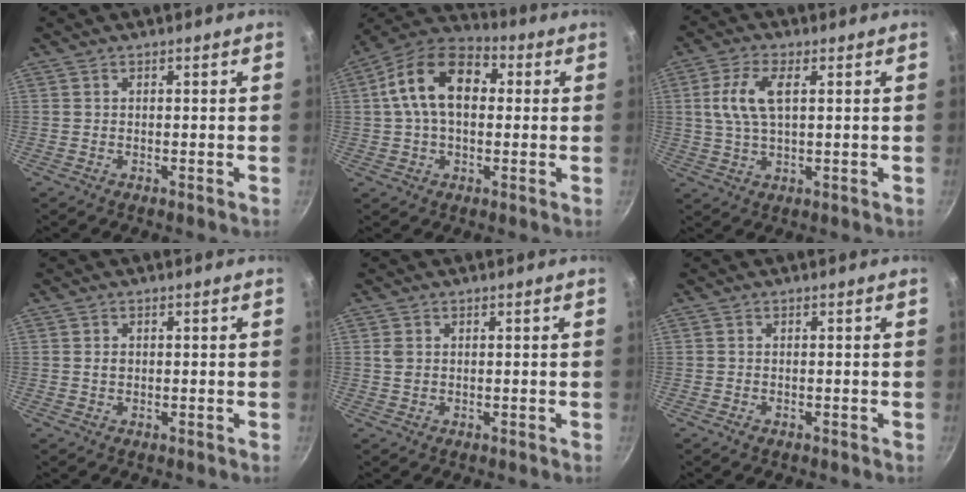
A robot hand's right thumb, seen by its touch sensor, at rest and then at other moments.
{"total": 15.0, "force": [2.2, 9.6, 11.3], "torque": [-0.168, 0.028, 0.017]}
{"total": 8.5, "force": [1.9, 4.0, 7.2], "torque": [-0.149, 0.009, 0.034]}
{"total": 1.2, "force": [0.1, 1.0, 0.7], "torque": [-0.009, 0.001, 0.001]}
{"total": 1.7, "force": [0.4, 1.3, 0.9], "torque": [-0.016, 0.001, 0.008]}
{"total": 0.8, "force": [-0.4, 0.5, 0.4], "torque": [-0.006, 0.000, -0.008]}